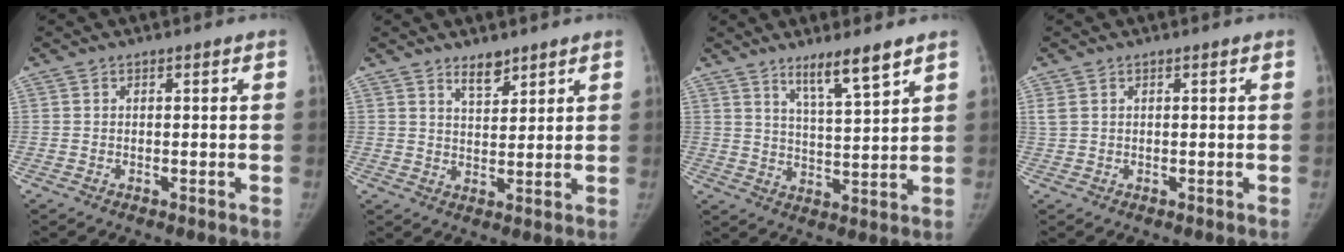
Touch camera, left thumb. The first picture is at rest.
{"total": 3.9, "force": [3.1, 1.6, 1.8], "torque": [-0.015, -0.026, 0.054]}
{"total": 7.7, "force": [5.6, 0.5, 5.3], "torque": [-0.090, -0.042, 0.099]}
{"total": 1.5, "force": [0.7, 0.8, 1.0], "torque": [-0.027, 0.012, 0.024]}